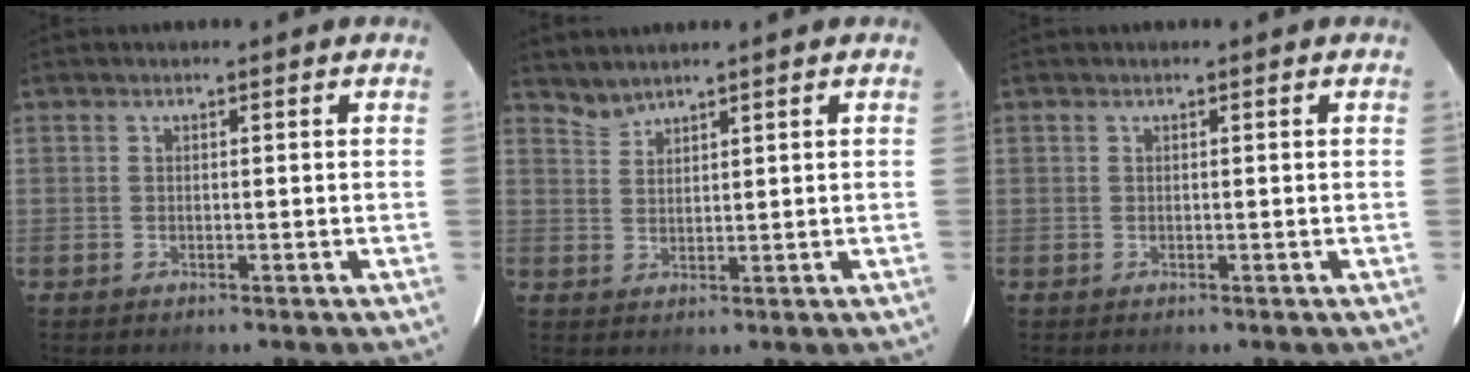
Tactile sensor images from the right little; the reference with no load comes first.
{"total": 2.5, "force": [2.5, 0.0, 0.1], "torque": [-0.001, -0.001, 0.049]}
{"total": 0.0}